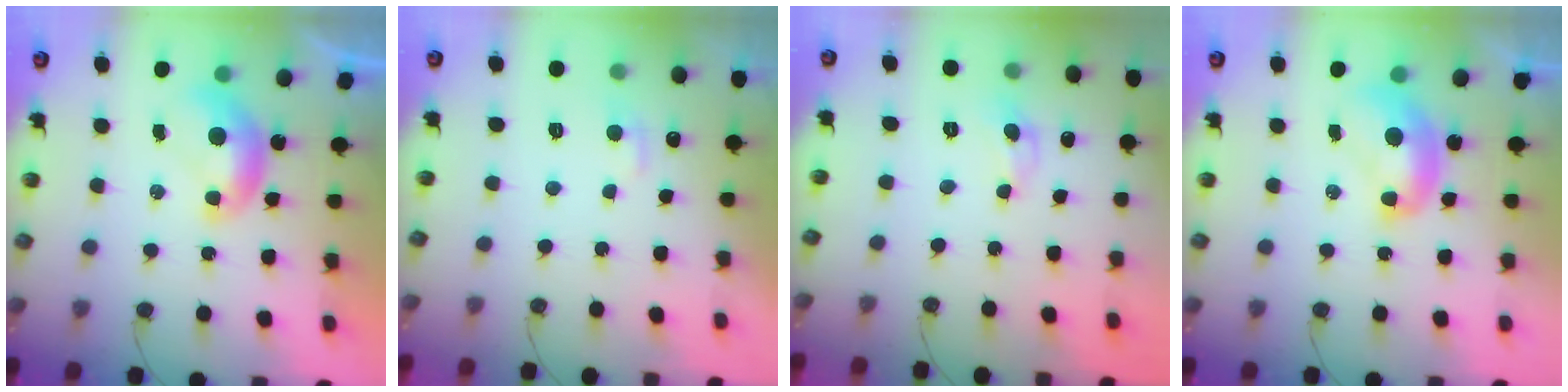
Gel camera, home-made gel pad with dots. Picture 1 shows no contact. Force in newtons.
{"total": 1.8, "press": 1.7, "slide": 0.5}
{"total": 0.0}
{"total": 2.4, "press": 2.4, "slide": 0.3}